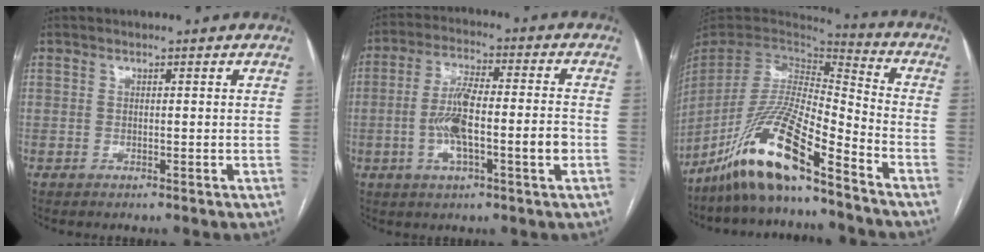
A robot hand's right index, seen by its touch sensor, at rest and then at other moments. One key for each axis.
{"total": 10.8, "fx": -2.4, "fy": 1.8, "fz": 10.4, "tx": -0.195, "ty": 0.015, "tz": -0.042}
{"total": 16.0, "fx": -11.5, "fy": 1.9, "fz": 11.0, "tx": -0.220, "ty": -0.010, "tz": -0.216}